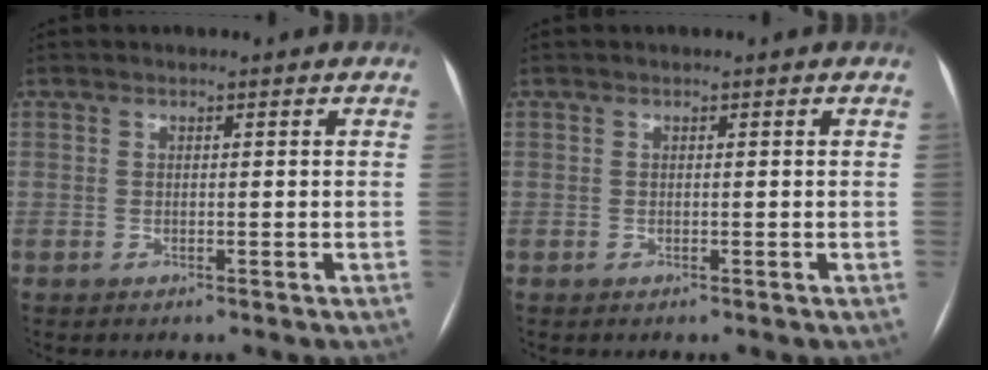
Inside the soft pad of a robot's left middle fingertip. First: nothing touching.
{"total": 0.0}